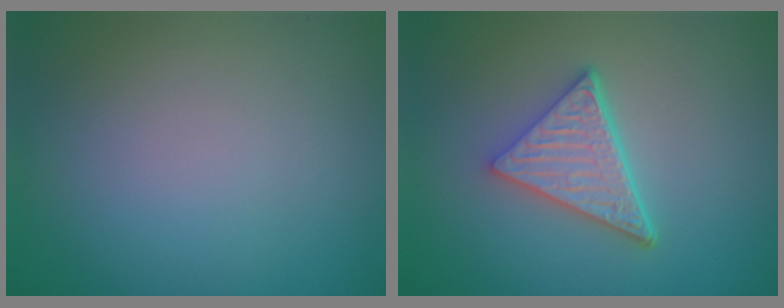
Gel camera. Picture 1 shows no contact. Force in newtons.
{"total": 5.1, "press": 3.8, "slide": 3.4}